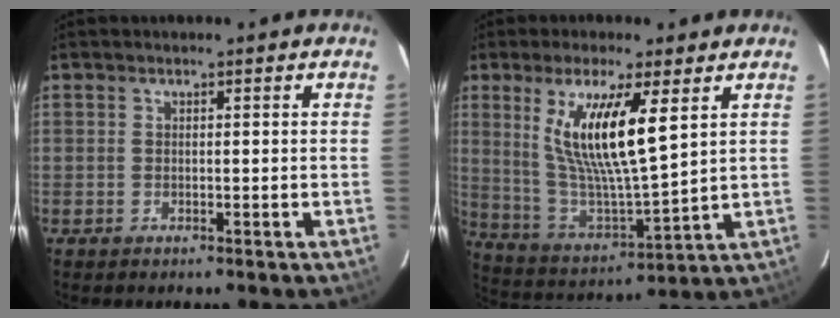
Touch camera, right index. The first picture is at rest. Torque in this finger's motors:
{"motor_torque": [1.15, 0.89, 0.72, 0.21]}